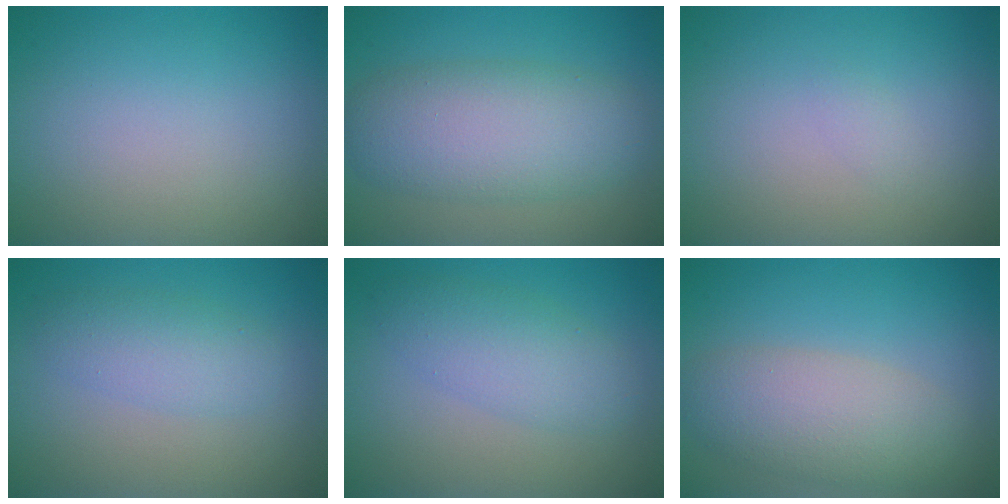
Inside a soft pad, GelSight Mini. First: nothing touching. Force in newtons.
{"total": 7.0, "press": 7.0, "slide": 0.1}
{"total": 0.5, "press": 0.5, "slide": 0.1}
{"total": 3.0, "press": 3.0, "slide": 0.1}
{"total": 3.7, "press": 3.7, "slide": 0.1}
{"total": 5.1, "press": 5.1, "slide": 0.5}